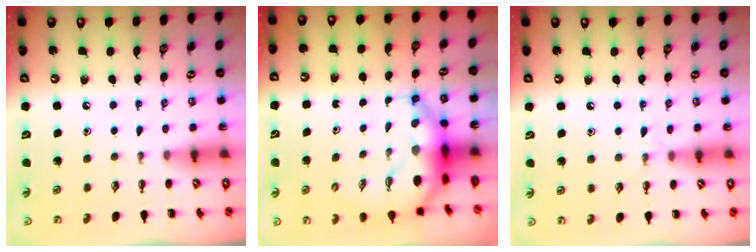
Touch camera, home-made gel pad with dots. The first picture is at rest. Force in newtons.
{"total": 7.3, "press": 7.0, "slide": 2.1}
{"total": 4.6, "press": 4.3, "slide": 1.5}